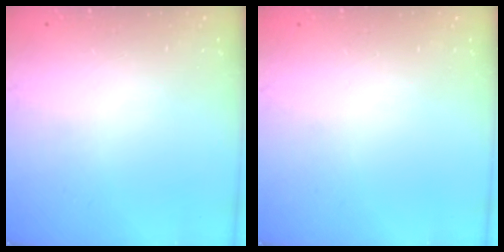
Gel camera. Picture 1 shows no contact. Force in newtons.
{"total": 0.0}